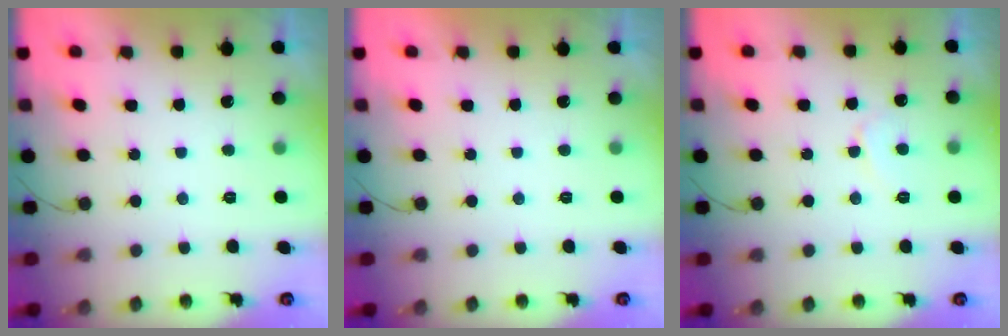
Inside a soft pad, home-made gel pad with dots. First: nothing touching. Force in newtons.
{"total": 1.7, "press": 1.7, "slide": 0.1}
{"total": 4.7, "press": 4.7, "slide": 0.4}